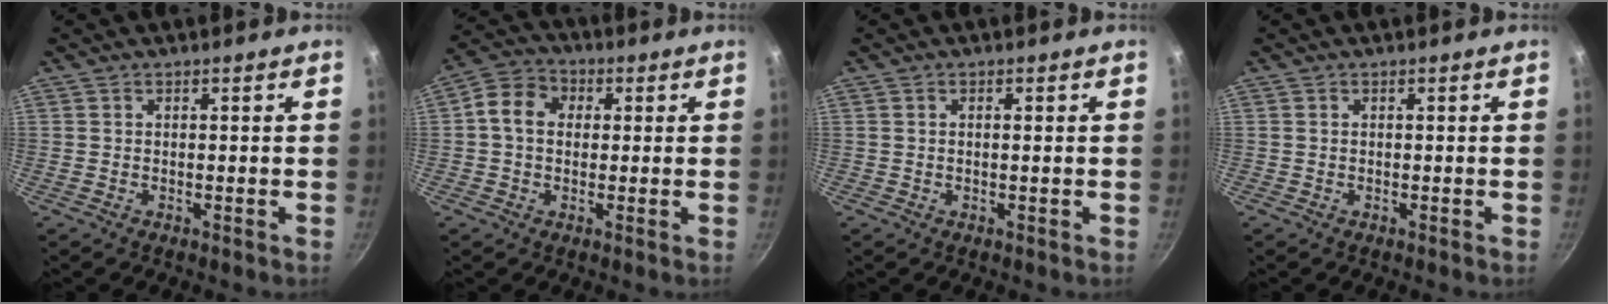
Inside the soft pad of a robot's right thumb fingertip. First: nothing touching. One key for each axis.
{"total": 7.5, "fx": 0.9, "fy": 6.1, "fz": 4.3, "tx": -0.060, "ty": 0.014, "tz": -0.002}
{"total": 0.7, "fx": 0.1, "fy": 0.1, "fz": 0.7, "tx": -0.014, "ty": 0.001, "tz": 0.001}
{"total": 0.0}